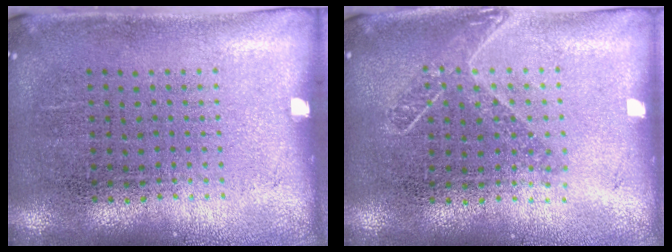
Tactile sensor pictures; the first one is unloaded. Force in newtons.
{"total": 1.5, "press": 1.2, "slide": 0.9}